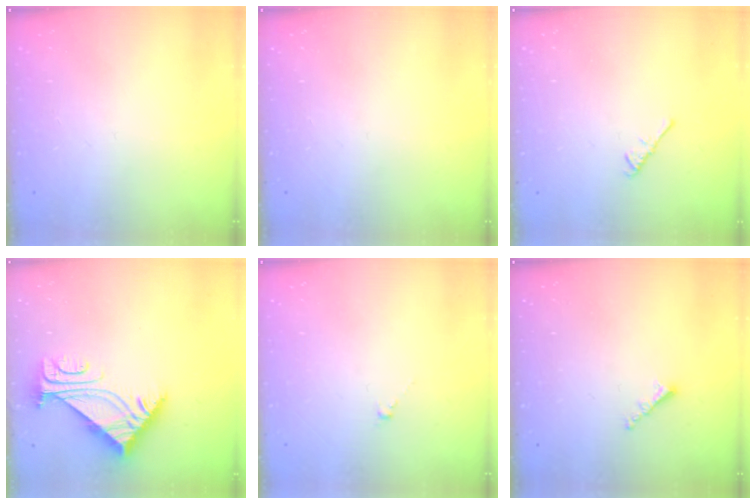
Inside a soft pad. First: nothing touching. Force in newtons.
{"total": 0.0}
{"total": 2.6, "press": 2.6, "slide": 0.6}
{"total": 5.9, "press": 5.8, "slide": 0.6}
{"total": 0.5, "press": 0.3, "slide": 0.4}
{"total": 1.2, "press": 1.1, "slide": 0.5}